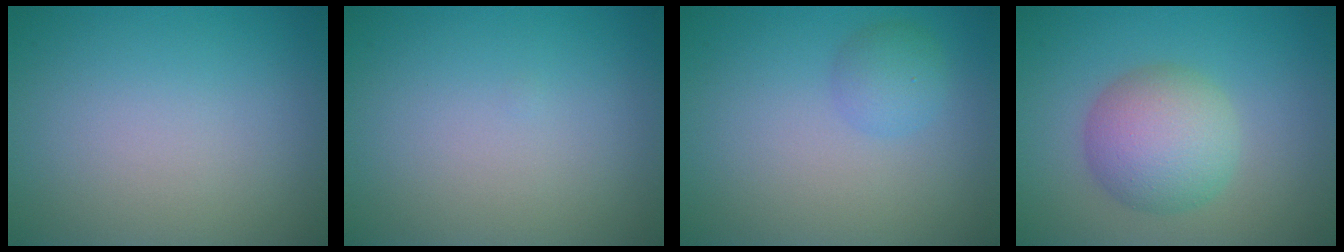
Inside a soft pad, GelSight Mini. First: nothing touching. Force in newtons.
{"total": 0.0}
{"total": 1.8, "press": 1.8, "slide": 0.1}
{"total": 5.5, "press": 5.5, "slide": 0.1}